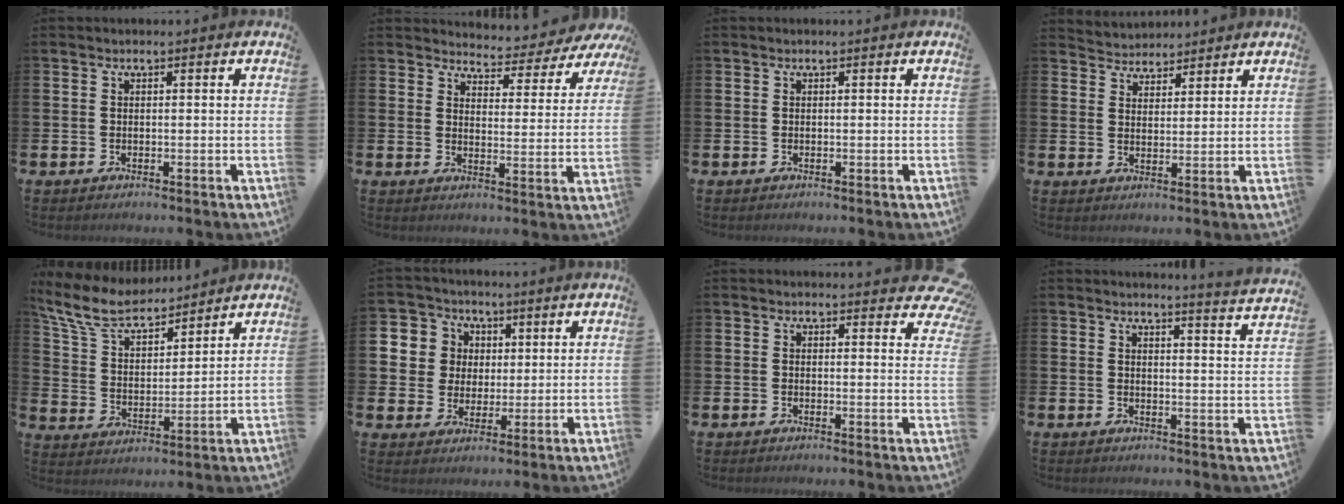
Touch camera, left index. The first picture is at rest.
{"total": 4.0, "force": [3.9, 0.8, 0.3], "torque": [-0.014, -0.041, 0.060]}
{"total": 0.0}
{"total": 3.7, "force": [3.5, 1.0, -0.7], "torque": [-0.009, -0.014, 0.066]}
{"total": 8.5, "force": [7.7, 2.4, 2.7], "torque": [-0.094, -0.040, 0.140]}
{"total": 6.3, "force": [2.3, 5.9, 0.5], "torque": [-0.035, 0.010, 0.043]}
{"total": 2.5, "force": [2.2, 0.9, 0.5], "torque": [0.001, -0.009, 0.036]}
{"total": 3.4, "force": [3.3, -0.8, 0.0], "torque": [0.002, -0.032, 0.055]}